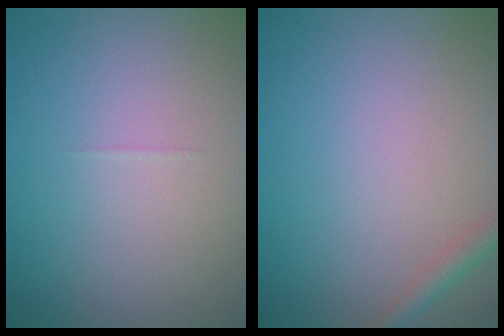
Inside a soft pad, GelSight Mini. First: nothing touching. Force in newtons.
{"total": 1.6, "press": 1.6, "slide": 0.1}